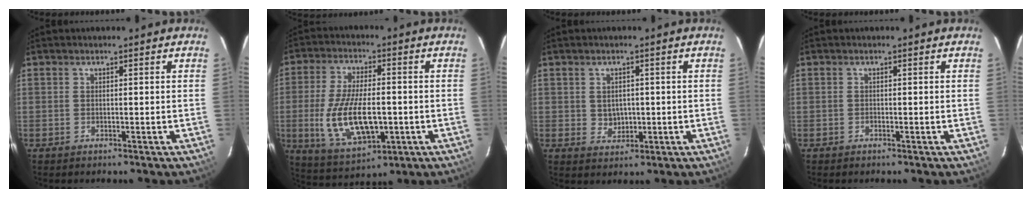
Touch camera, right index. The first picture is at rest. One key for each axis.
{"total": 15.3, "fx": -2.6, "fy": 6.8, "fz": 13.4, "tx": -0.273, "ty": -0.015, "tz": -0.034}
{"total": 3.5, "fx": 0.1, "fy": 3.1, "fz": 1.6, "tx": -0.027, "ty": 0.003, "tz": 0.009}
{"total": 0.0}